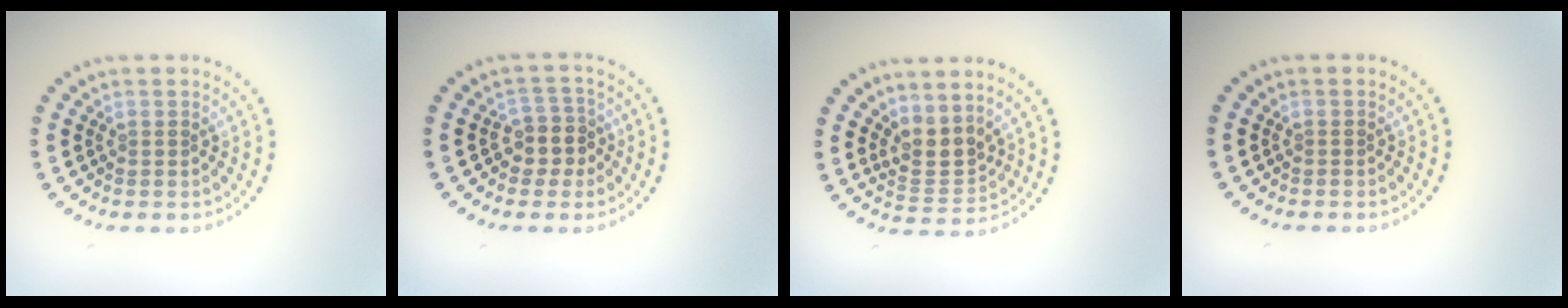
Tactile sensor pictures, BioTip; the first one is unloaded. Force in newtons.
{"total": 2.6, "press": 2.2, "slide": 1.4}
{"total": 2.9, "press": 2.4, "slide": 1.6}
{"total": 0.0}